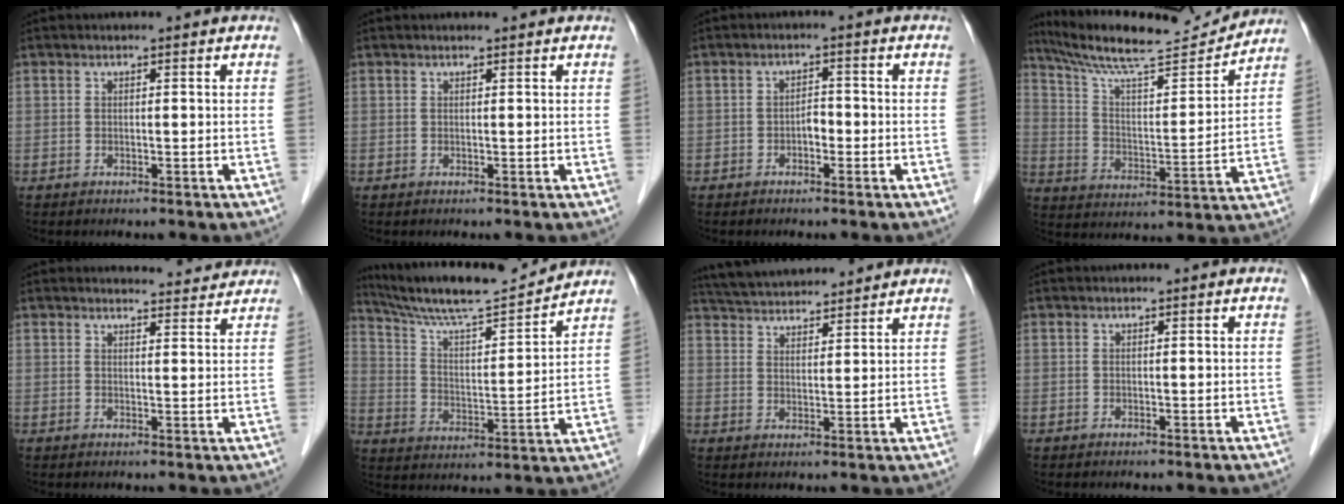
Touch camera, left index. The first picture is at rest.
{"total": 1.2, "force": [1.1, 0.0, 0.4], "torque": [-0.008, 0.007, 0.015]}
{"total": 1.8, "force": [-0.9, 1.0, 1.3], "torque": [-0.016, 0.004, -0.017]}
{"total": 17.7, "force": [16.6, 0.9, 6.2], "torque": [-0.114, -0.004, 0.265]}
{"total": 5.8, "force": [5.7, 1.0, 0.3], "torque": [-0.001, 0.001, 0.056]}
{"total": 15.4, "force": [14.6, 0.2, 5.2], "torque": [-0.102, 0.002, 0.243]}
{"total": 12.3, "force": [11.6, 1.9, 3.5], "torque": [-0.065, 0.033, 0.185]}
{"total": 0.0}